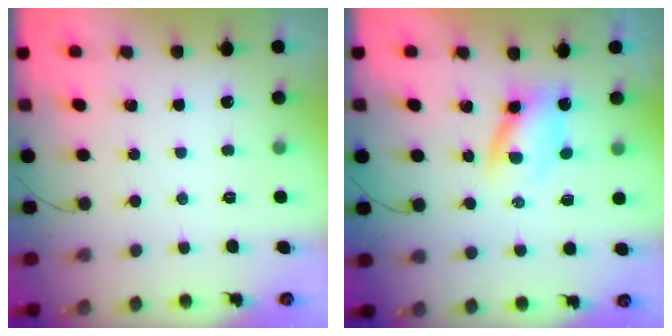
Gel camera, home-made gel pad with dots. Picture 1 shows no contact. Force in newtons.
{"total": 2.8, "press": 2.7, "slide": 0.7}